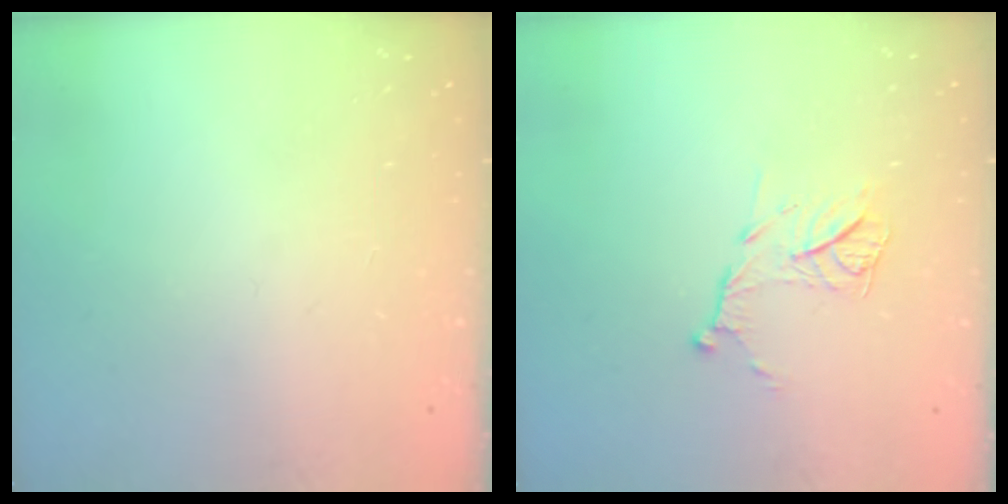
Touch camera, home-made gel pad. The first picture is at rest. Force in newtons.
{"total": 11.8, "press": 11.8, "slide": 0.8}